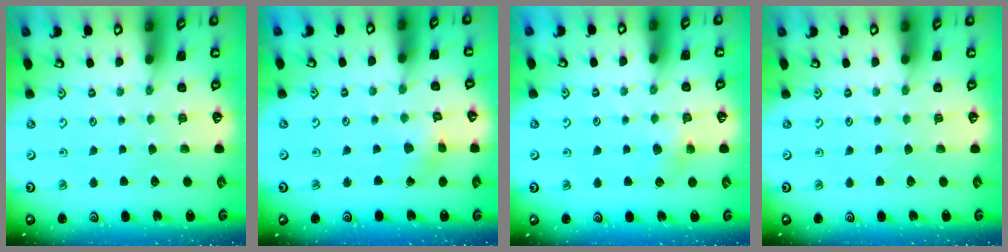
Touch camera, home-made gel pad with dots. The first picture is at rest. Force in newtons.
{"total": 2.6, "press": 2.6, "slide": 0.1}
{"total": 5.4, "press": 5.3, "slide": 0.6}
{"total": 0.0}